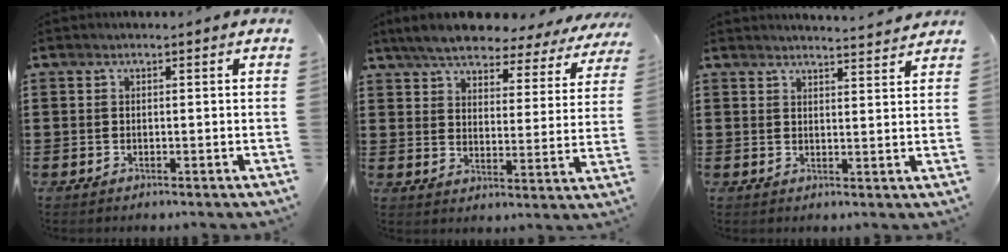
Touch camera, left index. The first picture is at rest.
{"total": 6.1, "force": [5.8, 1.1, 1.7], "torque": [-0.063, -0.031, 0.100]}
{"total": 2.8, "force": [2.8, -0.4, -0.1], "torque": [-0.008, -0.015, 0.050]}